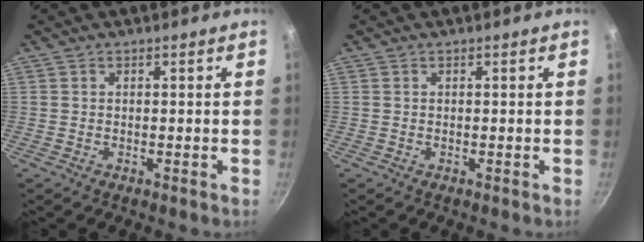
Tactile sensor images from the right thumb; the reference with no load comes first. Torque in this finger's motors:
{"motor_torque": [-0.01, 0.00, 0.00, 0.00, 0.04]}